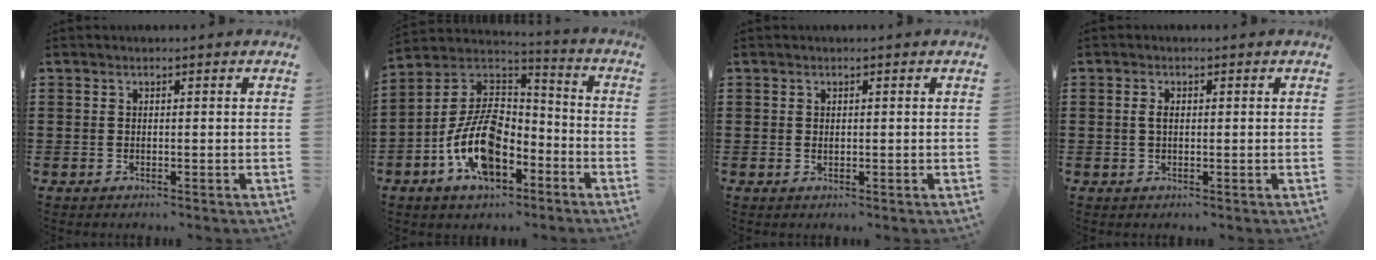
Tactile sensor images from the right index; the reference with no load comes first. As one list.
[{"total": 12.2, "force": [-5.2, 6.9, 8.7], "torque": [-0.208, 0.003, -0.107]}, {"total": 0.5, "force": [0.2, 0.4, 0.3], "torque": [-0.007, 0.002, 0.003]}, {"total": 1.7, "force": [0.2, 0.9, 1.4], "torque": [-0.030, 0.006, 0.002]}]